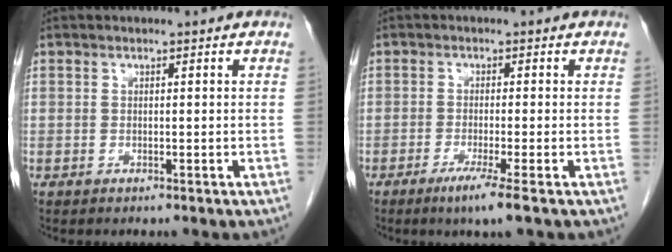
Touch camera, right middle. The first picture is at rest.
{"total": 4.1, "force": [-2.4, -0.6, 3.2], "torque": [-0.059, -0.015, -0.046]}